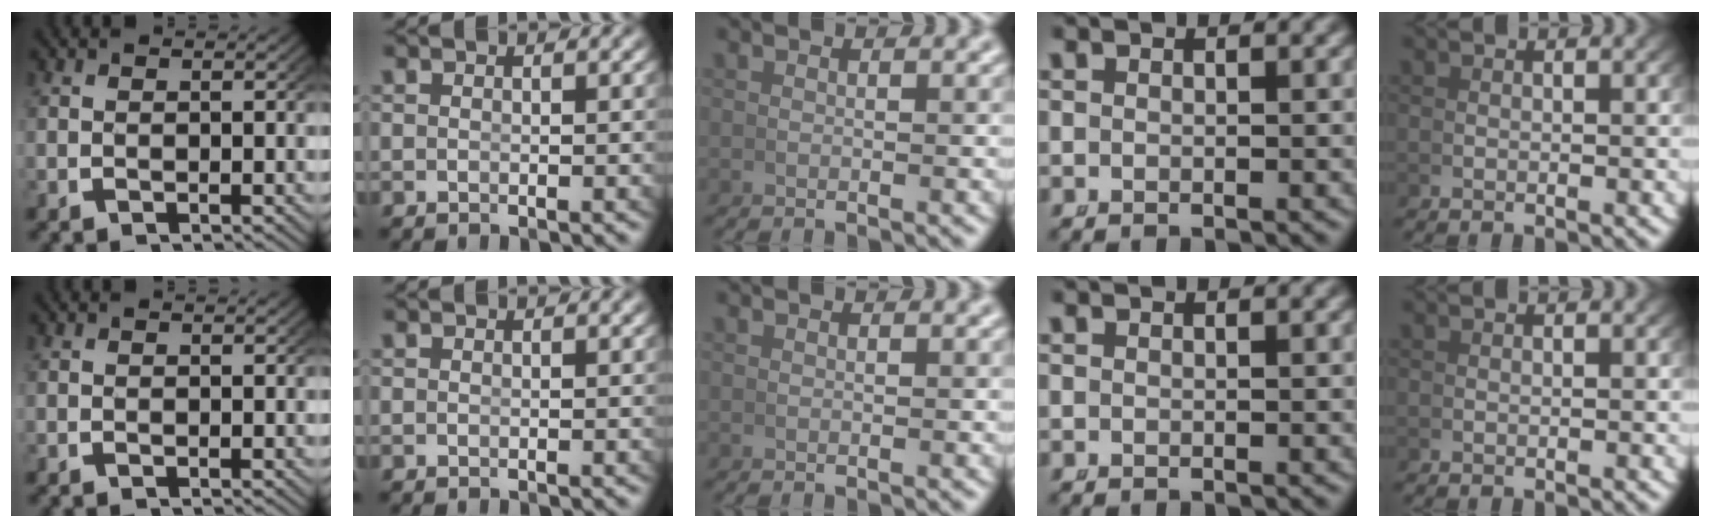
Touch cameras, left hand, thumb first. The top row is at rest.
{}